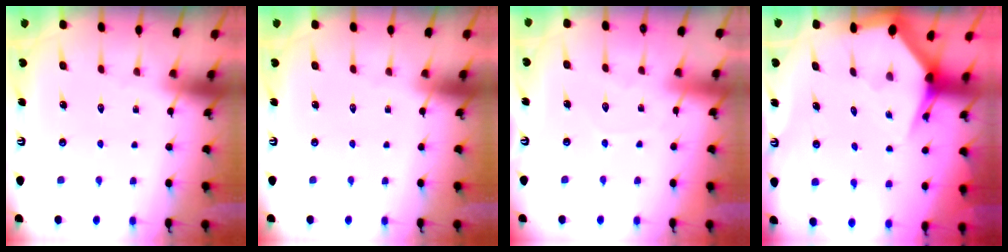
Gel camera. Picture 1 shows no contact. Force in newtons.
{"total": 0.0}
{"total": 4.8, "press": 4.8, "slide": 0.6}
{"total": 3.5, "press": 3.4, "slide": 0.4}